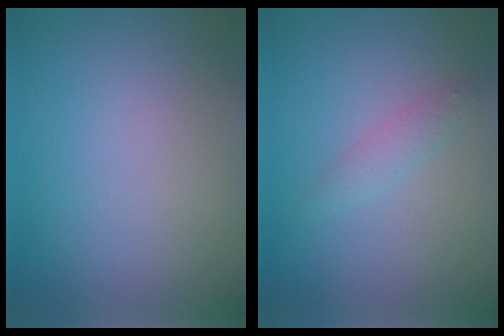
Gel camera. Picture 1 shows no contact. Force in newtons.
{"total": 1.4, "press": 1.4, "slide": 0.0}